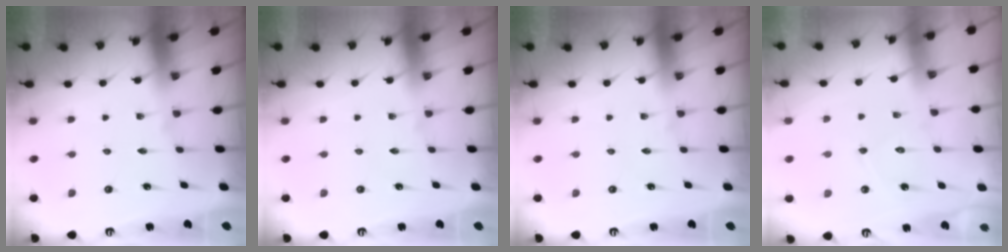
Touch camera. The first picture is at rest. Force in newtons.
{"total": 0.0}
{"total": 0.0}
{"total": 5.4, "press": 5.4, "slide": 0.4}